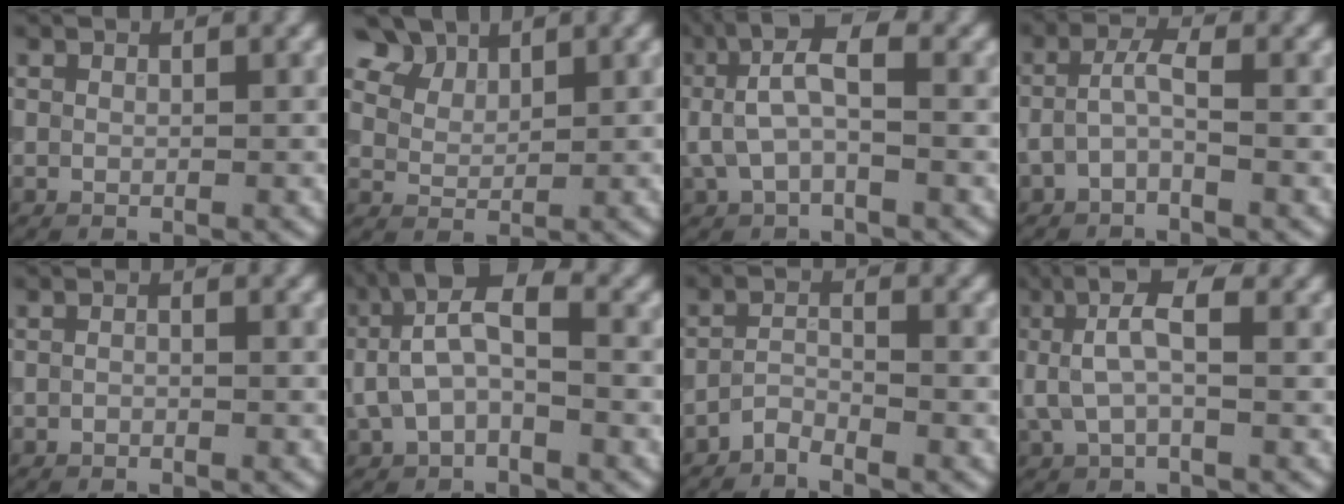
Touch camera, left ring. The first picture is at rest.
{"total": 5.5, "force": [4.0, 3.0, 2.2], "torque": [-0.069, 0.003, 0.080]}
{"total": 4.8, "force": [0.7, 1.8, 4.3], "torque": [-0.087, 0.016, 0.004]}
{"total": 2.0, "force": [-0.7, 0.5, 1.8], "torque": [-0.037, 0.010, -0.019]}
{"total": 0.6, "force": [-0.3, 0.1, 0.4], "torque": [-0.009, -0.005, -0.011]}
{"total": 5.4, "force": [0.0, 2.5, 4.8], "torque": [-0.097, 0.024, -0.014]}
{"total": 2.0, "force": [-1.8, 0.2, 0.8], "torque": [-0.017, 0.005, -0.042]}
{"total": 4.1, "force": [0.9, 1.5, 3.7], "torque": [-0.073, 0.009, 0.012]}